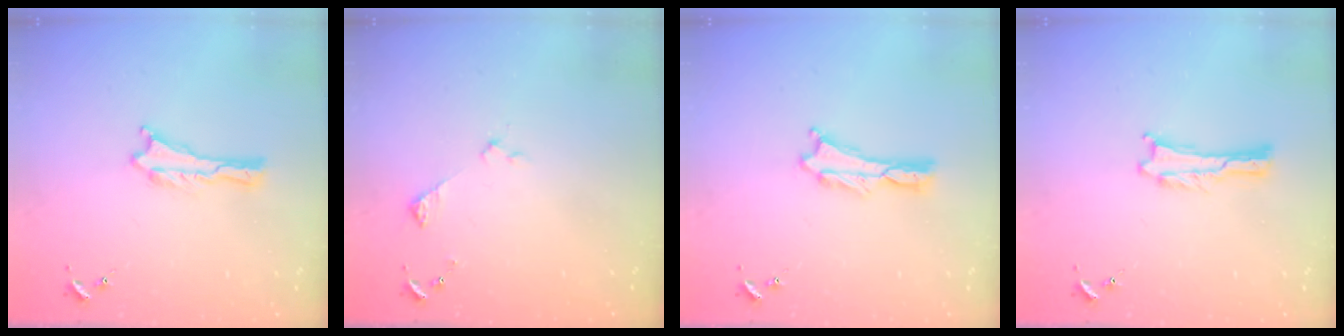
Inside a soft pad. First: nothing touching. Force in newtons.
{"total": 2.9, "press": 2.9, "slide": 0.3}
{"total": 0.0}
{"total": 0.0}